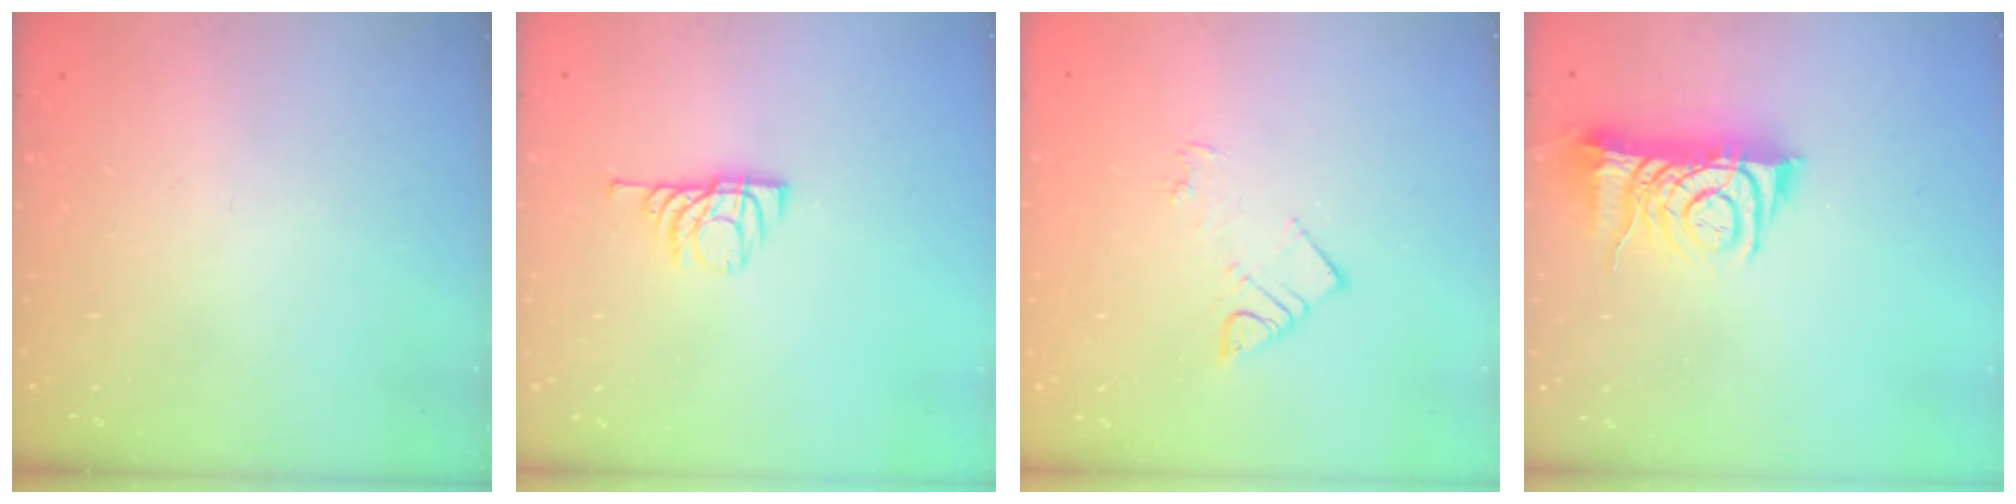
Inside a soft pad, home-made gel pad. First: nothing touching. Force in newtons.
{"total": 6.1, "press": 6.1, "slide": 0.8}
{"total": 5.0, "press": 5.0, "slide": 0.2}
{"total": 8.8, "press": 8.8, "slide": 0.6}